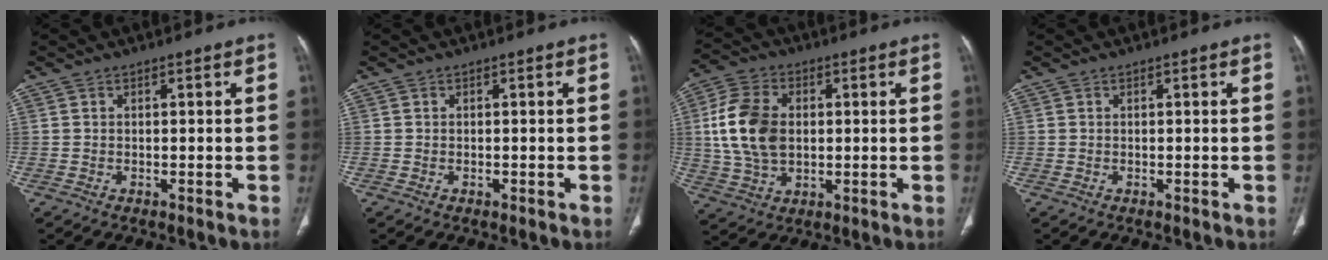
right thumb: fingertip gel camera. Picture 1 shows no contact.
{"total": 0.0}
{"total": 13.2, "force": [1.2, 8.9, 9.6], "torque": [-0.184, 0.005, 0.024]}
{"total": 0.0}